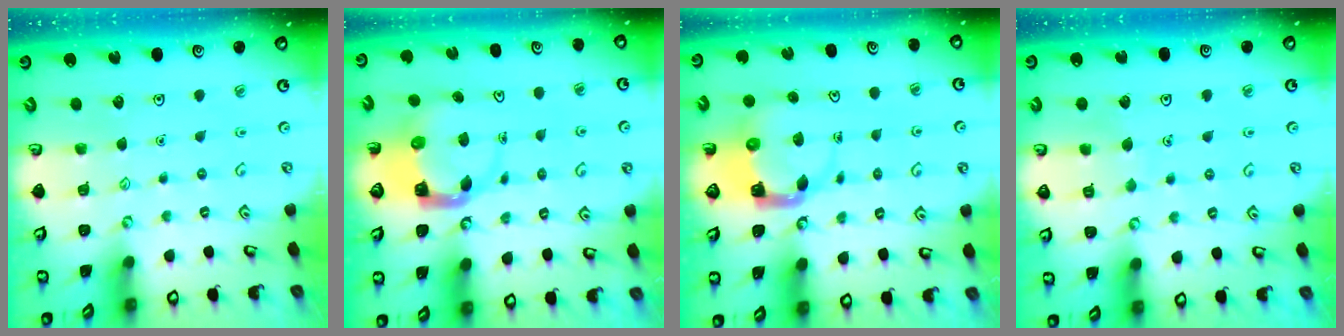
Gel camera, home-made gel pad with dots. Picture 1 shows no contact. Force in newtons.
{"total": 3.9, "press": 3.8, "slide": 0.6}
{"total": 4.0, "press": 3.9, "slide": 0.6}
{"total": 4.4, "press": 4.3, "slide": 0.4}